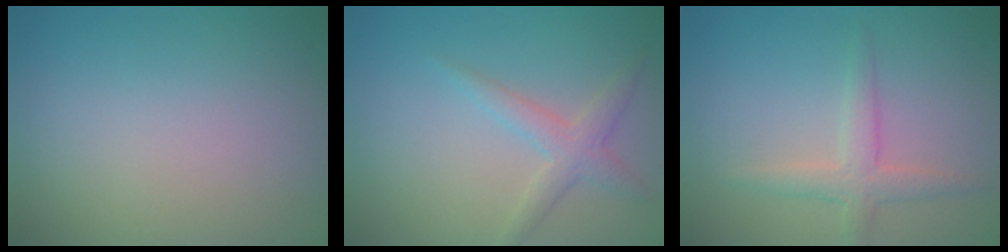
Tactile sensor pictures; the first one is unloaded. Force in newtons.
{"total": 2.3, "press": 2.2, "slide": 0.1}
{"total": 2.5, "press": 2.4, "slide": 0.3}